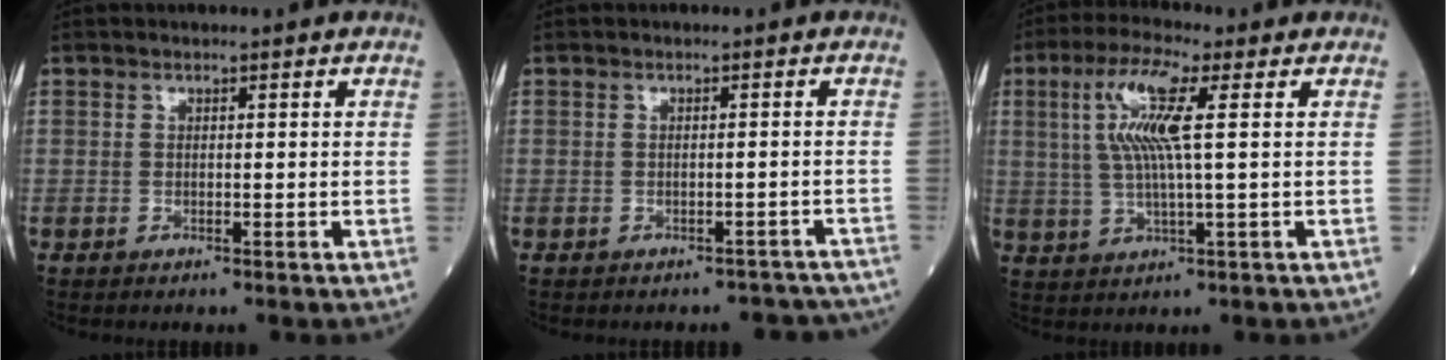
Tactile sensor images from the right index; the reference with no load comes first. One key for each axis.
{"total": 6.1, "fx": -5.5, "fy": 2.4, "fz": 0.4, "tx": 0.008, "ty": 0.013, "tz": -0.049}
{"total": 9.0, "fx": 2.4, "fy": 0.6, "fz": 8.7, "tx": -0.185, "ty": 0.013, "tz": 0.044}